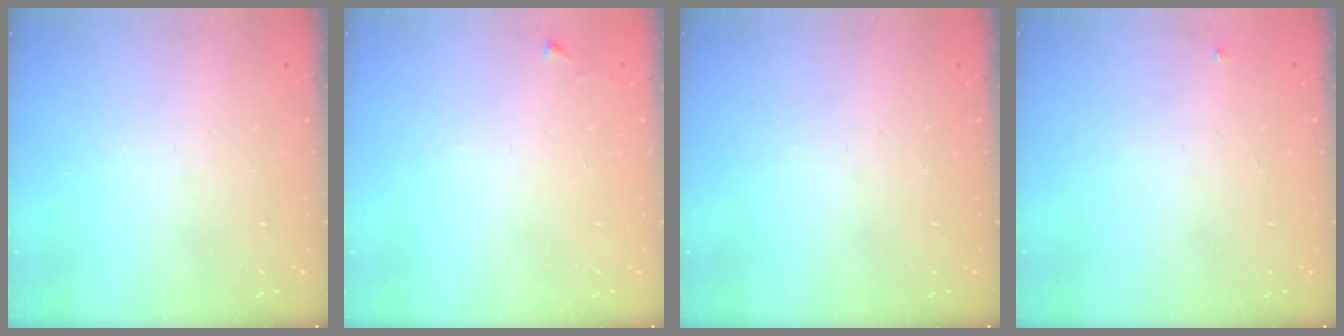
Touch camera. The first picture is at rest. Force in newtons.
{"total": 2.6, "press": 2.6, "slide": 0.3}
{"total": 0.0}
{"total": 2.7, "press": 2.7, "slide": 0.4}